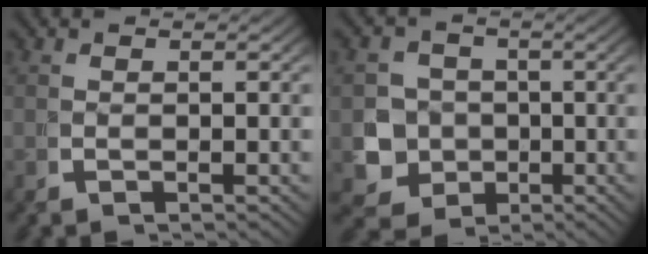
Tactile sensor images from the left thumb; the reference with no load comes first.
{"total": 8.5, "force": [-2.1, 7.7, 3.0], "torque": [-0.066, -0.045, -0.022]}